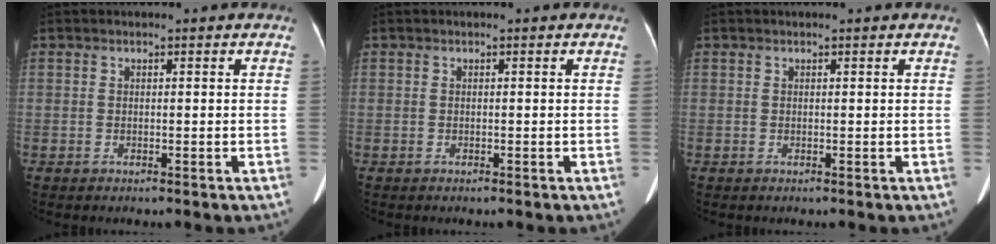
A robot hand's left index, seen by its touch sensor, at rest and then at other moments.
{"total": 0.0}
{"total": 0.6, "force": [0.6, 0.1, 0.3], "torque": [-0.003, 0.012, 0.007]}